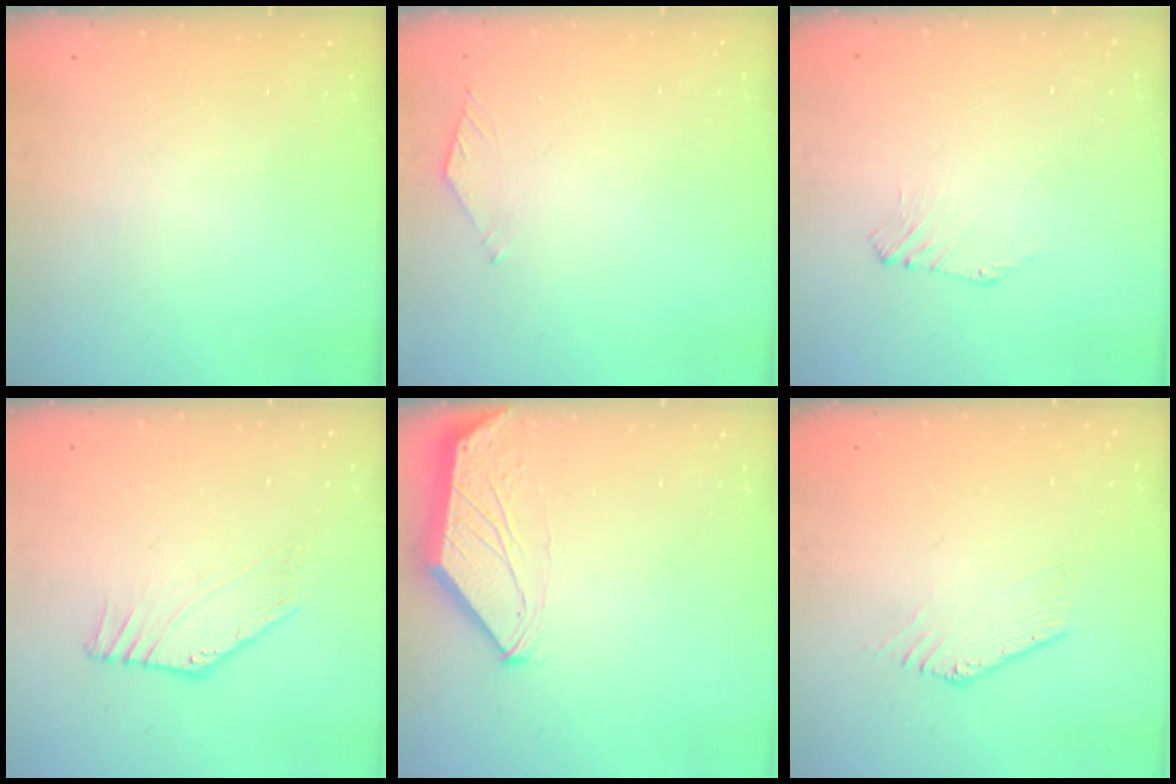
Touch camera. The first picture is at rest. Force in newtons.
{"total": 3.1, "press": 3.1, "slide": 0.4}
{"total": 1.0, "press": 0.9, "slide": 0.4}
{"total": 2.8, "press": 2.8, "slide": 0.0}
{"total": 0.0}
{"total": 0.0}